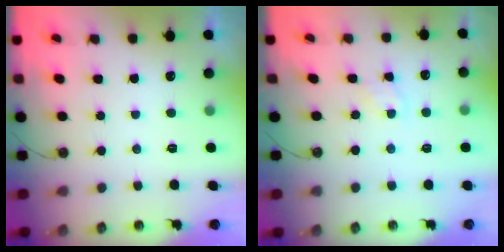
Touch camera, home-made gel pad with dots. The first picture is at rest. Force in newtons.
{"total": 3.6, "press": 3.6, "slide": 0.4}